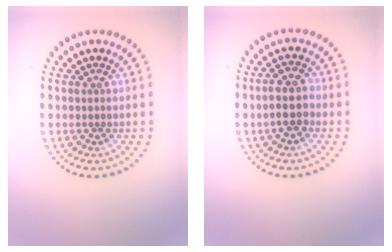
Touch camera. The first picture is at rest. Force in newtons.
{"total": 3.0, "press": 2.9, "slide": 0.8}